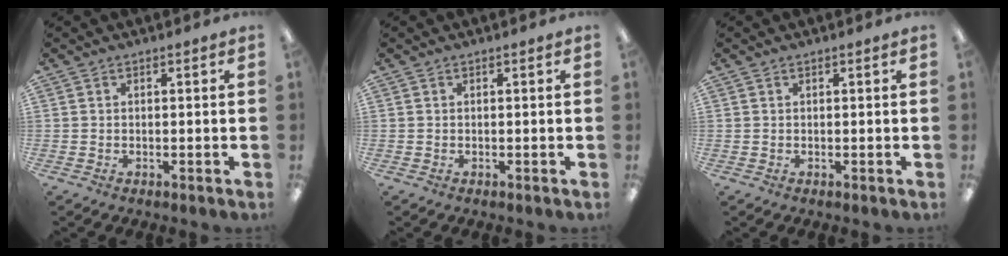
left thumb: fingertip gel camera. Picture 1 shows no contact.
{"total": 0.0}
{"total": 0.0}